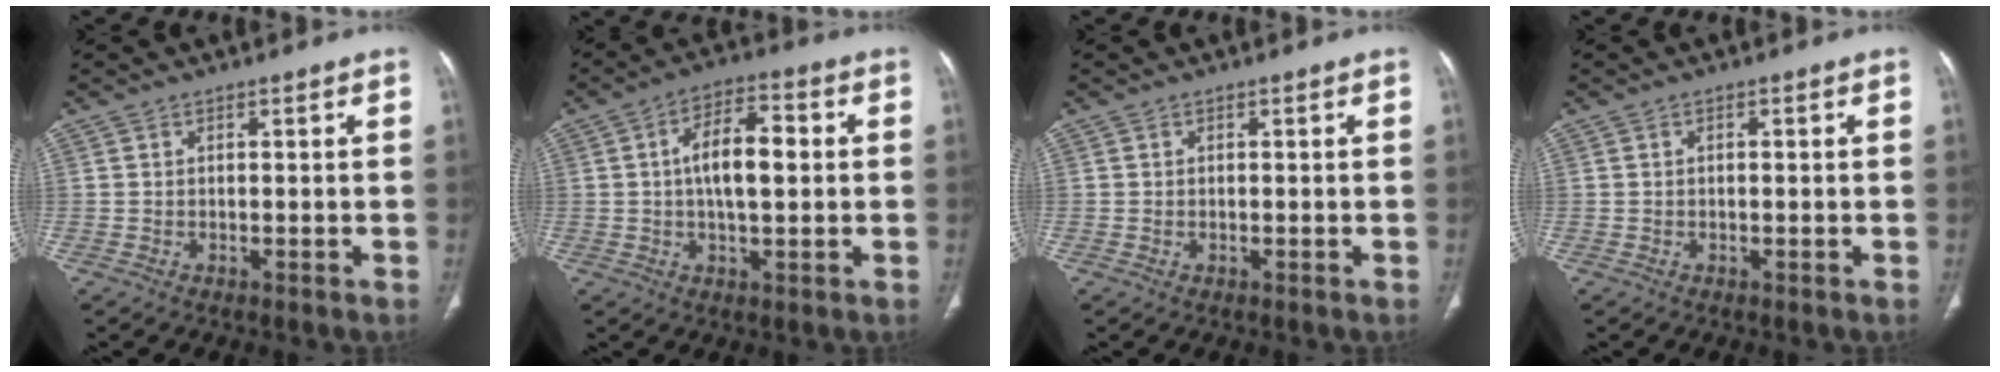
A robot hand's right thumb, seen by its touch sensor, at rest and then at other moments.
{"total": 10.2, "force": [0.8, 4.6, 9.0], "torque": [-0.144, 0.017, 0.009]}
{"total": 0.0}
{"total": 0.6, "force": [0.0, 0.2, 0.6], "torque": [-0.013, 0.004, 0.002]}